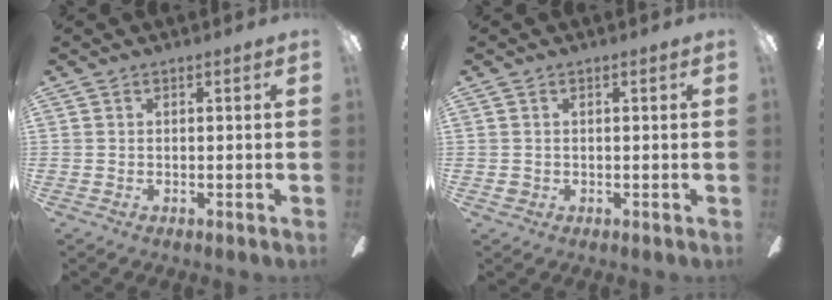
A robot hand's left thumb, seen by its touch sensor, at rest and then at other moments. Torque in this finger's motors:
{"motor_torque": [-0.06, 0.15, 0.00, 0.24, -0.06]}